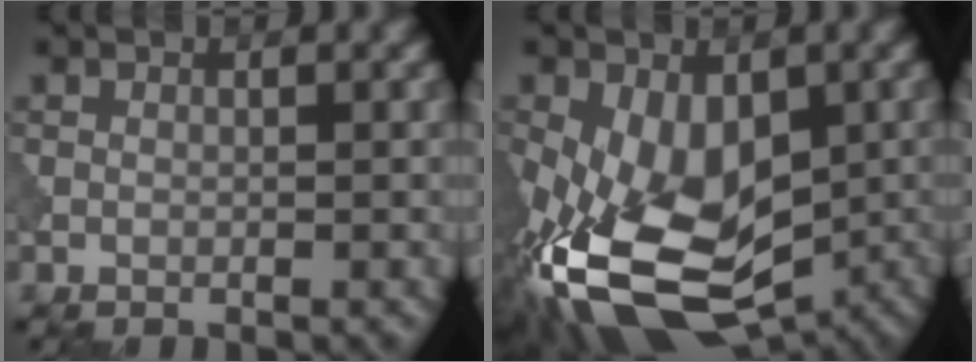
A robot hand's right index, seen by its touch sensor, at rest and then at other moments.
{"total": 13.7, "force": [-3.9, 8.1, 10.2], "torque": [-0.215, -0.048, -0.053]}